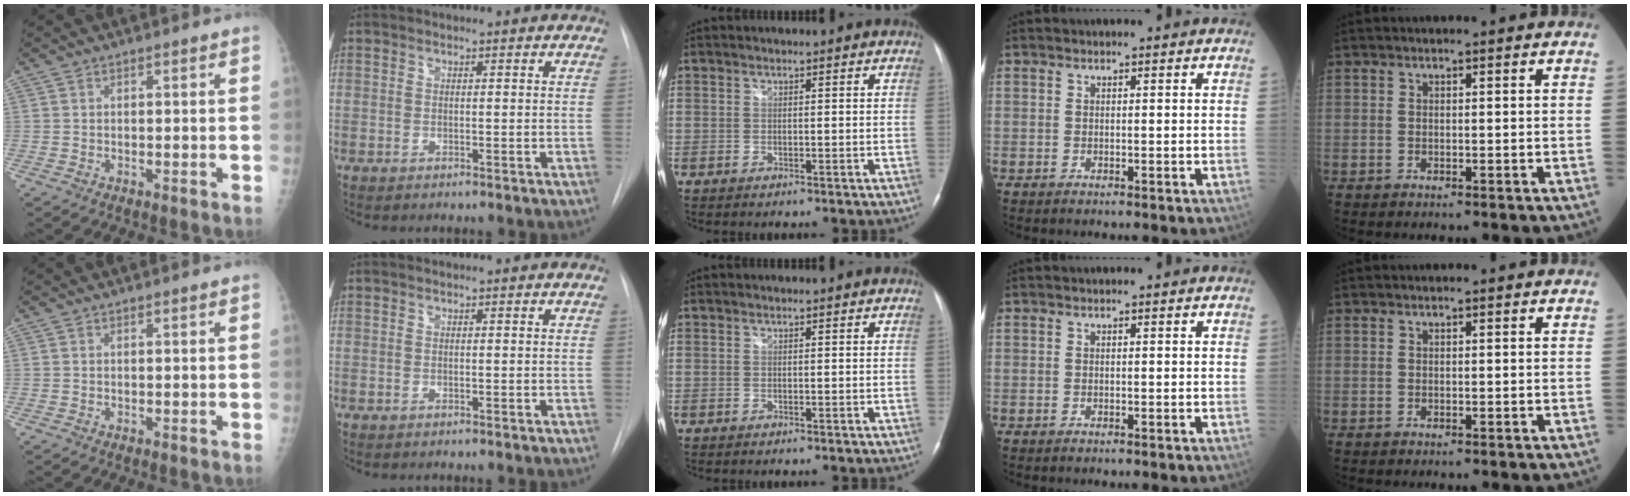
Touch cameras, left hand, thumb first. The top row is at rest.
{}